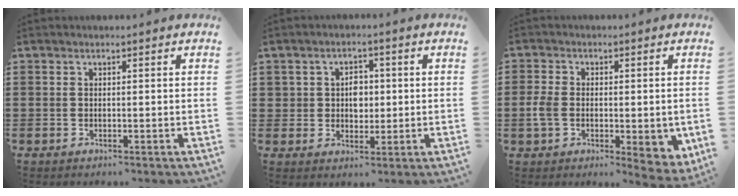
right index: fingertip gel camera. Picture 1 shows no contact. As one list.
[{"total": 3.8, "force": [0.1, 3.1, 2.1], "torque": [-0.051, 0.010, -0.002]}, {"total": 6.0, "force": [-0.9, 3.3, 5.0], "torque": [-0.109, 0.000, -0.019]}]